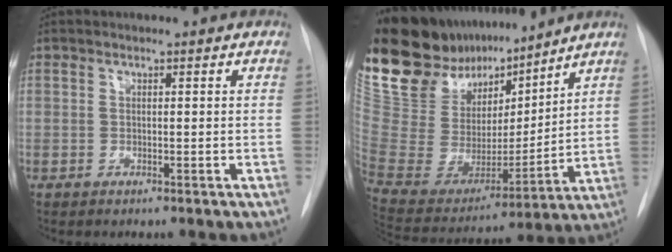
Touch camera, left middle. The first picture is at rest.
{"total": 20.8, "force": [18.1, 6.0, 8.4], "torque": [-0.156, -0.004, 0.331]}